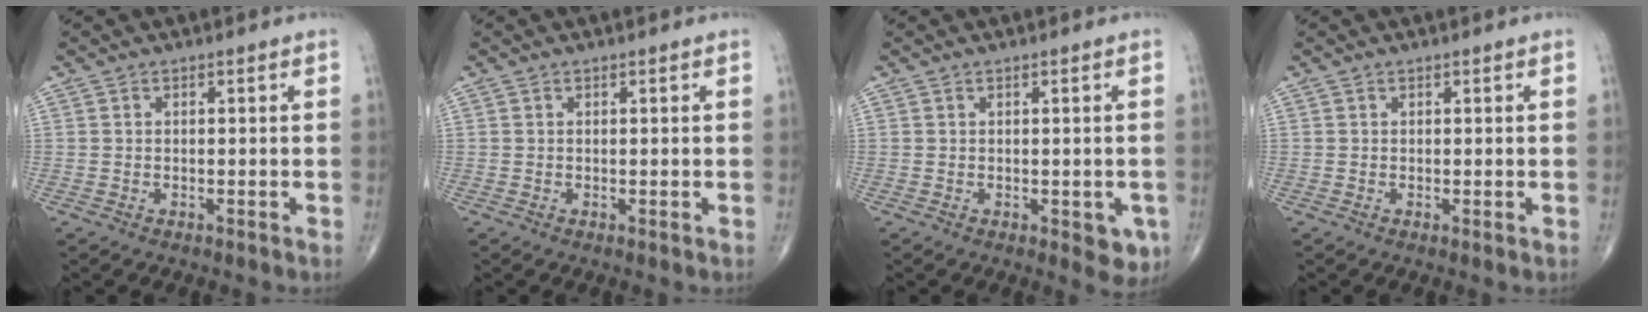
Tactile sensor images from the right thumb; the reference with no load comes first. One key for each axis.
{"total": 0.0}
{"total": 4.1, "fx": -1.0, "fy": 1.9, "fz": 3.4, "tx": -0.017, "ty": -0.004, "tz": -0.007}
{"total": 0.5, "fx": 0.2, "fy": 0.0, "fz": 0.5, "tx": -0.011, "ty": -0.003, "tz": 0.002}